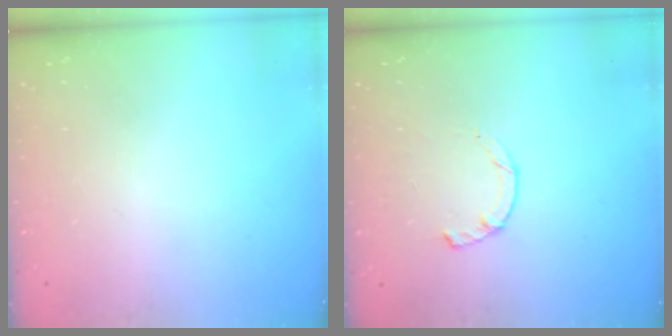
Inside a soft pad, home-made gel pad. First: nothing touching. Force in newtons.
{"total": 2.3, "press": 2.3, "slide": 0.4}